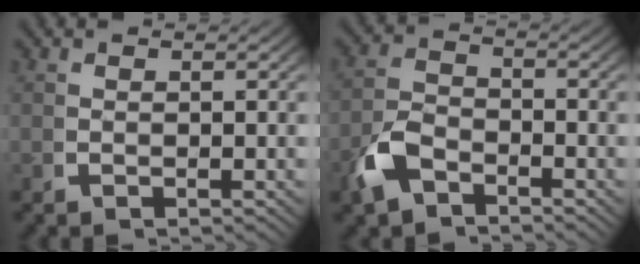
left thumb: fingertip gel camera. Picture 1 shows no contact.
{"total": 4.3, "force": [-2.4, 2.7, 2.3], "torque": [-0.059, -0.013, -0.040]}